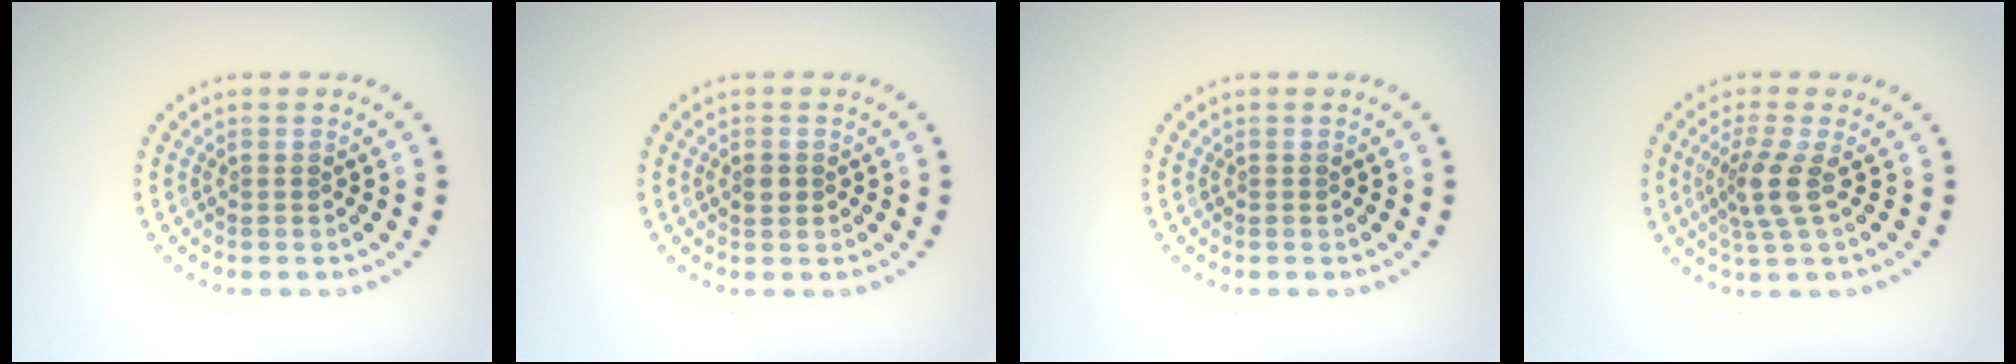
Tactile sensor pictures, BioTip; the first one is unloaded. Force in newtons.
{"total": 1.2, "press": 1.2, "slide": 0.1}
{"total": 0.0}
{"total": 2.8, "press": 2.1, "slide": 1.8}